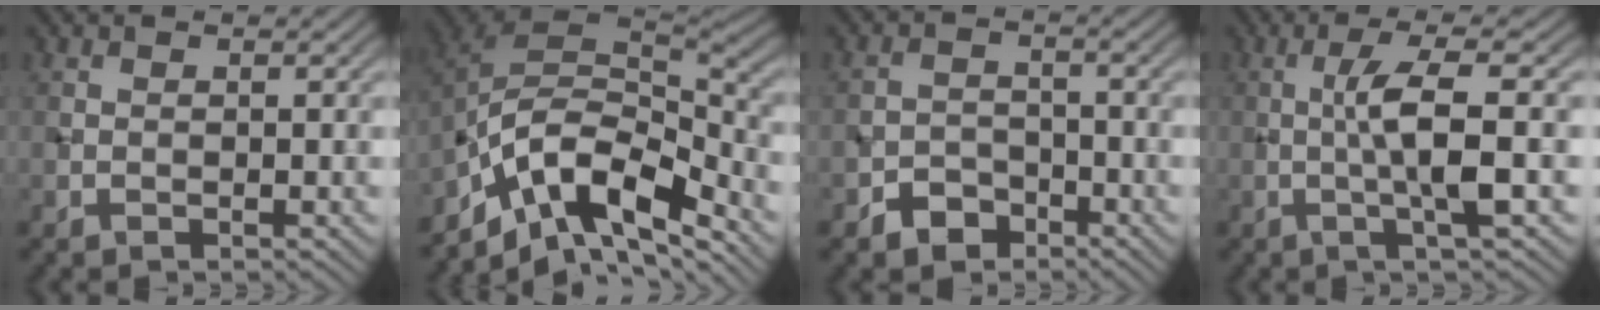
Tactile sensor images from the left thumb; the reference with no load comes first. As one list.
[{"total": 12.4, "force": [-7.1, 5.7, 8.4], "torque": [-0.177, 0.004, -0.134]}, {"total": 3.5, "force": [-2.5, 2.2, 1.2], "torque": [-0.017, 0.001, -0.053]}, {"total": 6.0, "force": [-0.4, 0.6, 6.0], "torque": [-0.109, 0.015, -0.014]}]